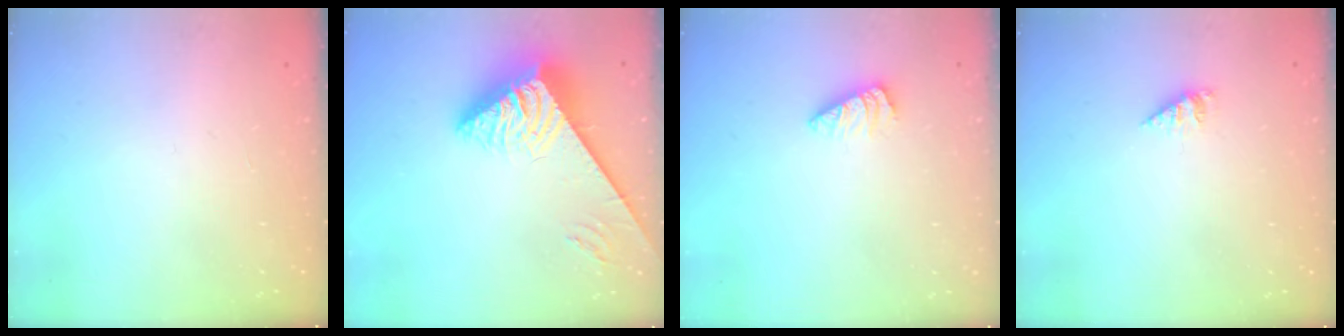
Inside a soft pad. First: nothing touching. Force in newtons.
{"total": 6.7, "press": 6.6, "slide": 0.8}
{"total": 1.3, "press": 1.3, "slide": 0.2}
{"total": 1.5, "press": 1.5, "slide": 0.3}